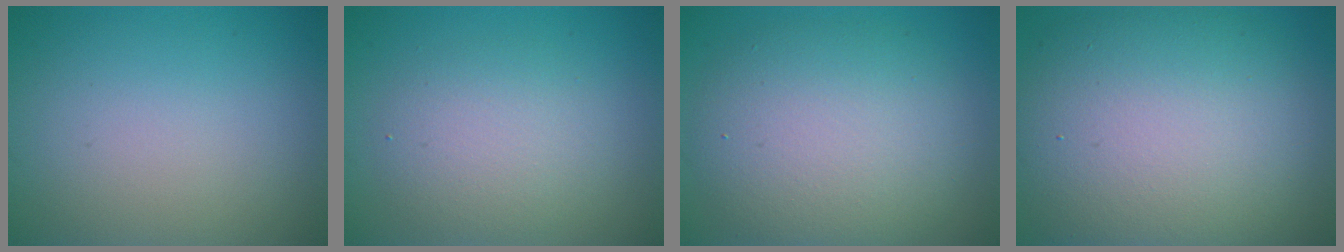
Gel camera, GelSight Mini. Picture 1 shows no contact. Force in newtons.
{"total": 3.7, "press": 3.7, "slide": 0.0}
{"total": 7.7, "press": 7.7, "slide": 0.4}
{"total": 12.9, "press": 12.9, "slide": 0.5}